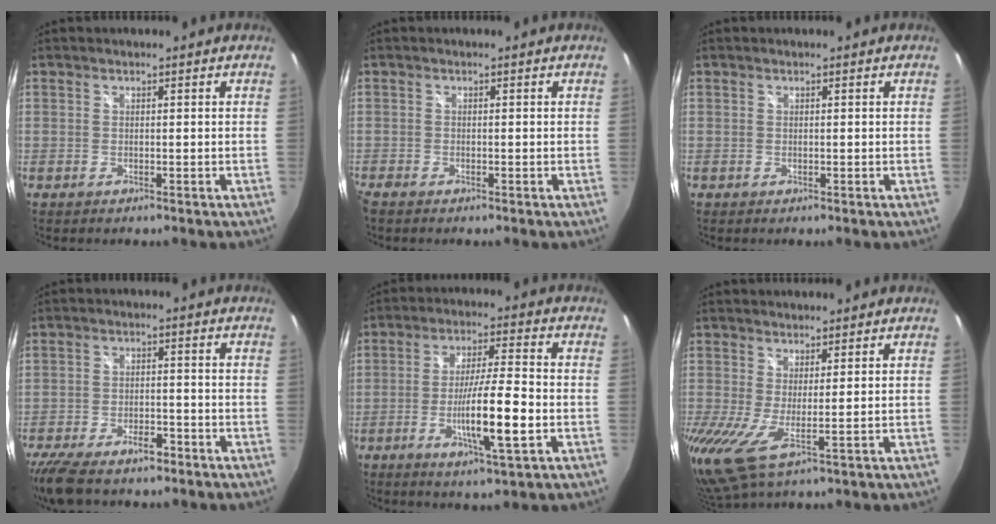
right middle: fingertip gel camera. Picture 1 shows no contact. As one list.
[{"total": 1.6, "force": [-1.4, 0.5, 0.5], "torque": [-0.014, -0.007, -0.029]}, {"total": 0.0}, {"total": 10.4, "force": [-8.1, 3.7, 5.5], "torque": [-0.130, -0.021, -0.137]}, {"total": 10.8, "force": [-3.3, 0.5, 10.3], "torque": [-0.185, -0.011, -0.058]}, {"total": 6.8, "force": [1.6, 1.3, 6.4], "torque": [-0.123, -0.015, 0.020]}]